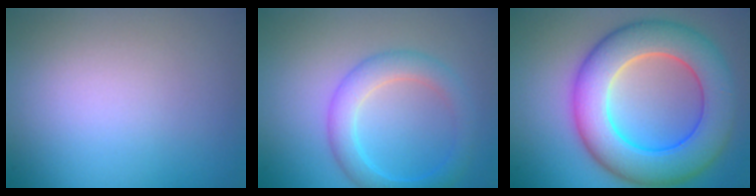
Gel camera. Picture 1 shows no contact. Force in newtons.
{"total": 3.7, "press": 3.7, "slide": 0.1}
{"total": 10.5, "press": 10.5, "slide": 0.1}